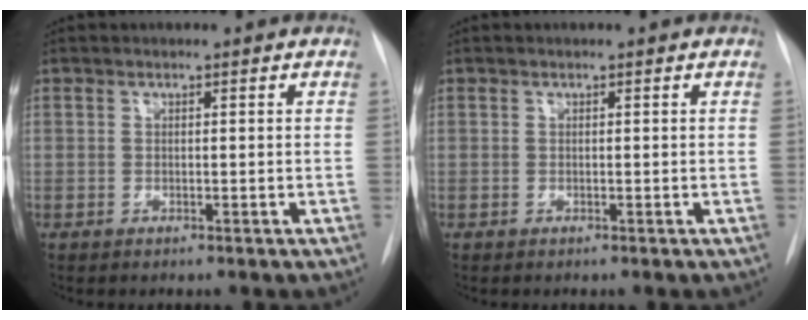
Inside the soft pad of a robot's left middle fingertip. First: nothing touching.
{"total": 0.0}